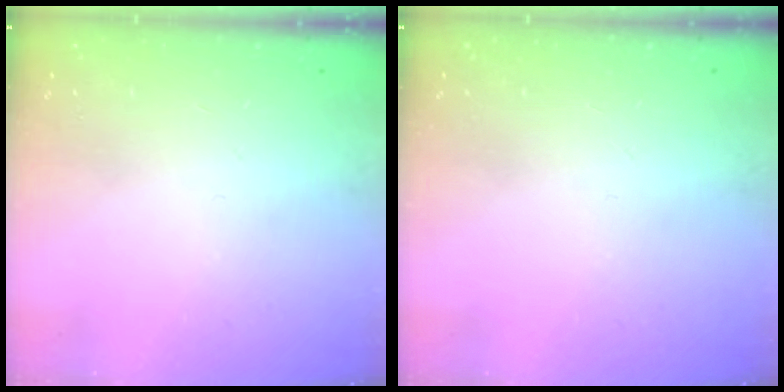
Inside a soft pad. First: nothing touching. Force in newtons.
{"total": 0.0}